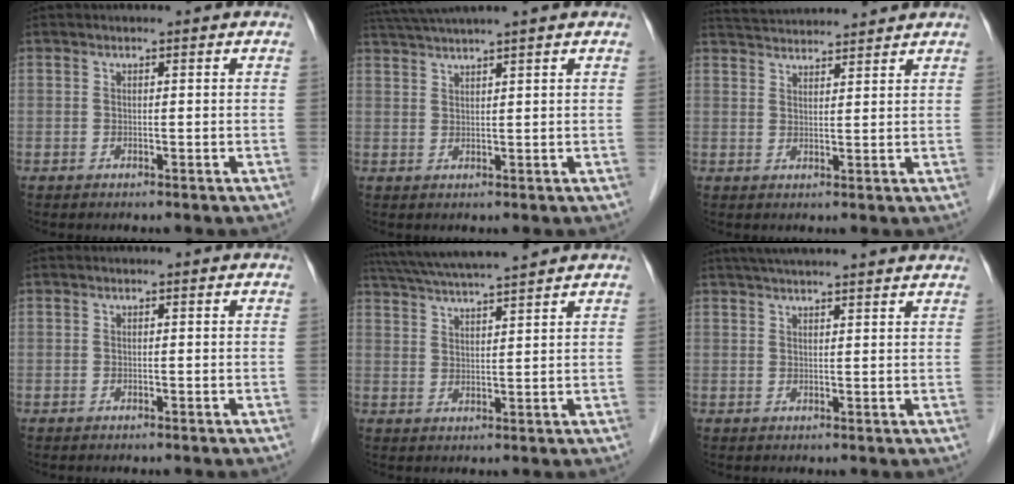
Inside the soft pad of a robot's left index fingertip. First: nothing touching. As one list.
[{"total": 6.2, "force": [5.3, -1.3, 3.0], "torque": [-0.054, 0.028, 0.095]}, {"total": 8.0, "force": [7.8, 0.2, 1.7], "torque": [-0.037, 0.032, 0.125]}, {"total": 0.0}, {"total": 10.7, "force": [9.7, -0.5, 4.7], "torque": [-0.087, 0.025, 0.155]}, {"total": 14.2, "force": [12.5, 0.9, 6.6], "torque": [-0.106, 0.041, 0.167]}]